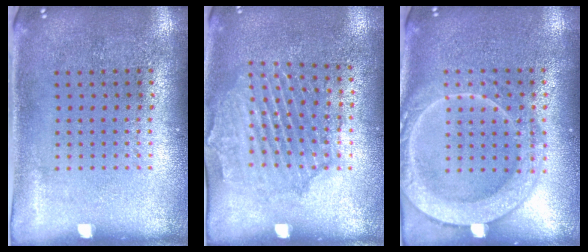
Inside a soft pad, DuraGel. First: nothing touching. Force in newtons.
{"total": 1.6, "press": 1.6, "slide": 0.3}
{"total": 3.7, "press": 3.7, "slide": 0.5}